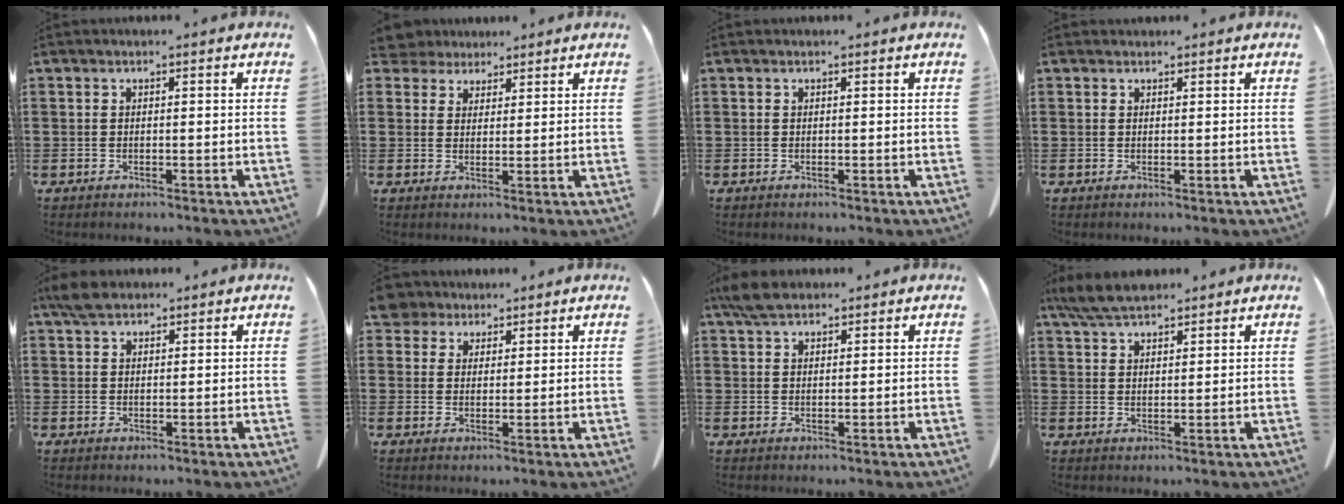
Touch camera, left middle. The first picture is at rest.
{"total": 3.6, "force": [3.2, 1.7, 0.4], "torque": [-0.023, -0.002, 0.060]}
{"total": 0.0}
{"total": 0.8, "force": [0.7, 0.4, 0.0], "torque": [-0.002, -0.001, 0.016]}
{"total": 3.2, "force": [2.6, 1.3, 1.4], "torque": [-0.034, 0.004, 0.050]}
{"total": 4.0, "force": [3.5, 2.0, 0.5], "torque": [-0.020, -0.003, 0.066]}
{"total": 4.2, "force": [3.3, 1.5, 2.0], "torque": [-0.048, 0.000, 0.064]}
{"total": 5.5, "force": [4.7, 1.2, 2.5], "torque": [-0.061, -0.009, 0.091]}